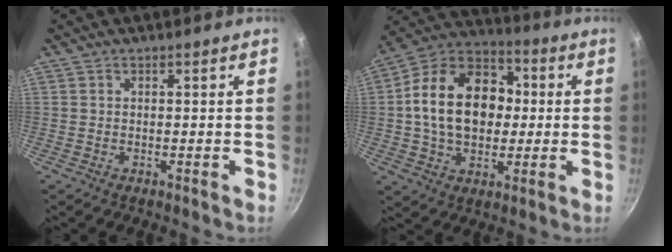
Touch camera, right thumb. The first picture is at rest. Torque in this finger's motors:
{"motor_torque": [-0.02, 1.81, 1.21, 0.42, 0.19]}